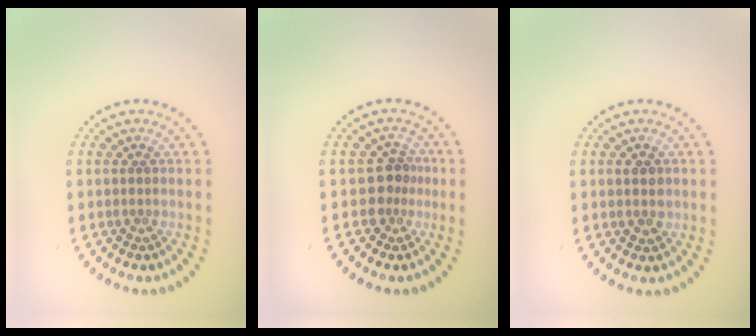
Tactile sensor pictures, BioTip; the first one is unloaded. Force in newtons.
{"total": 2.3, "press": 1.8, "slide": 1.4}
{"total": 1.3, "press": 1.3, "slide": 0.2}